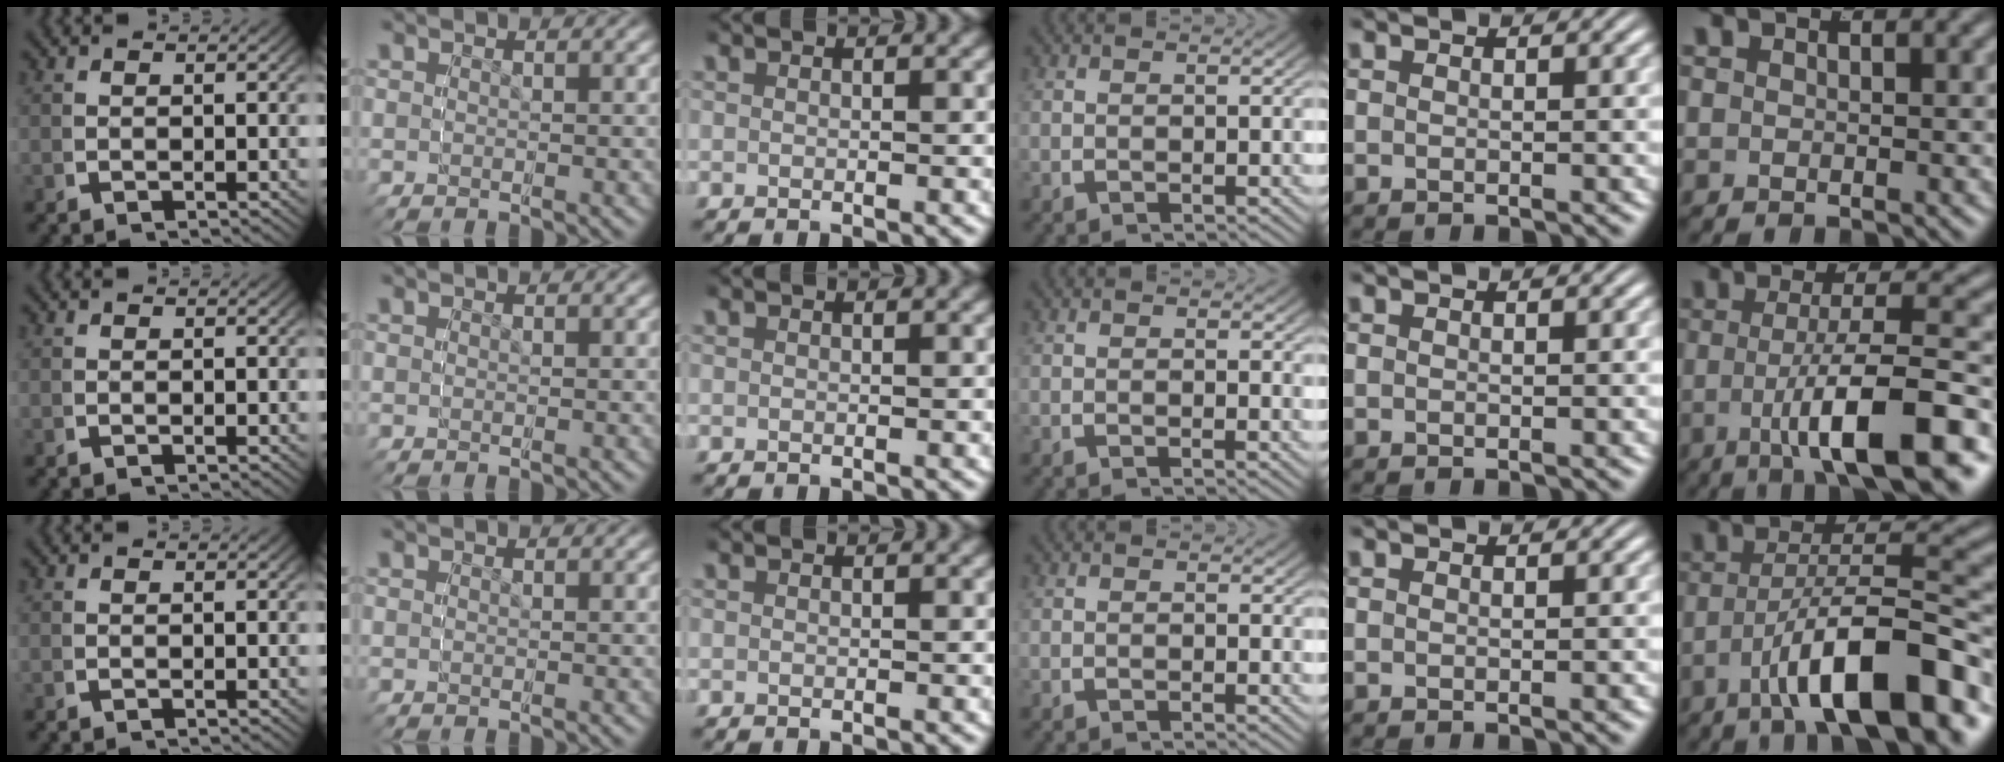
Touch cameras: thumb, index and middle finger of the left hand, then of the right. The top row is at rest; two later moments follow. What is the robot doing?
{"motion": "grasp_and_lifting", "object": "bottle"}